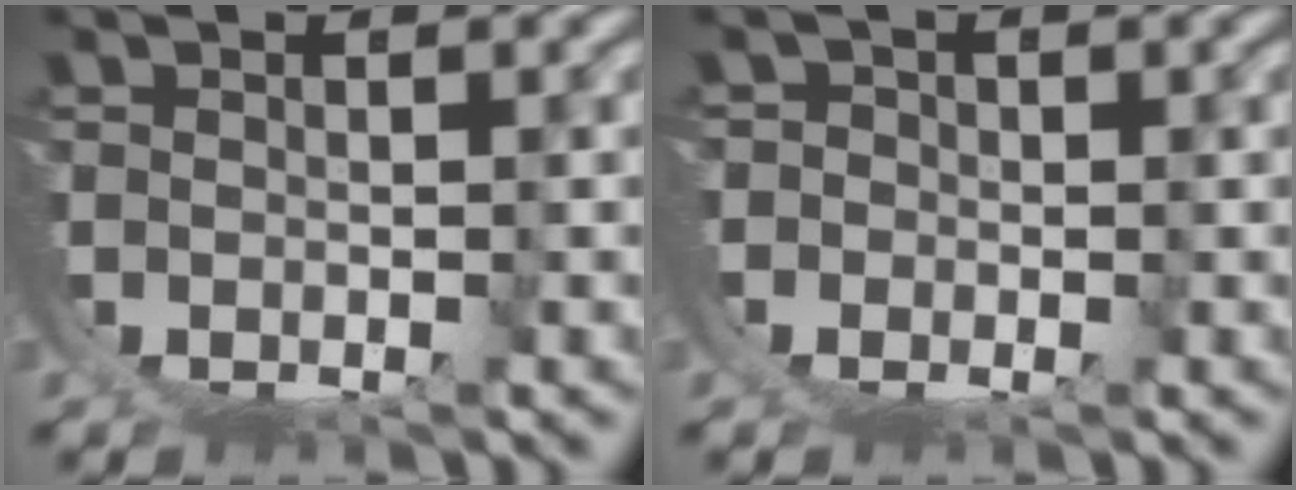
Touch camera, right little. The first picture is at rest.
{"total": 1.3, "force": [-0.6, 1.2, 0.0], "torque": [-0.004, -0.007, -0.014]}